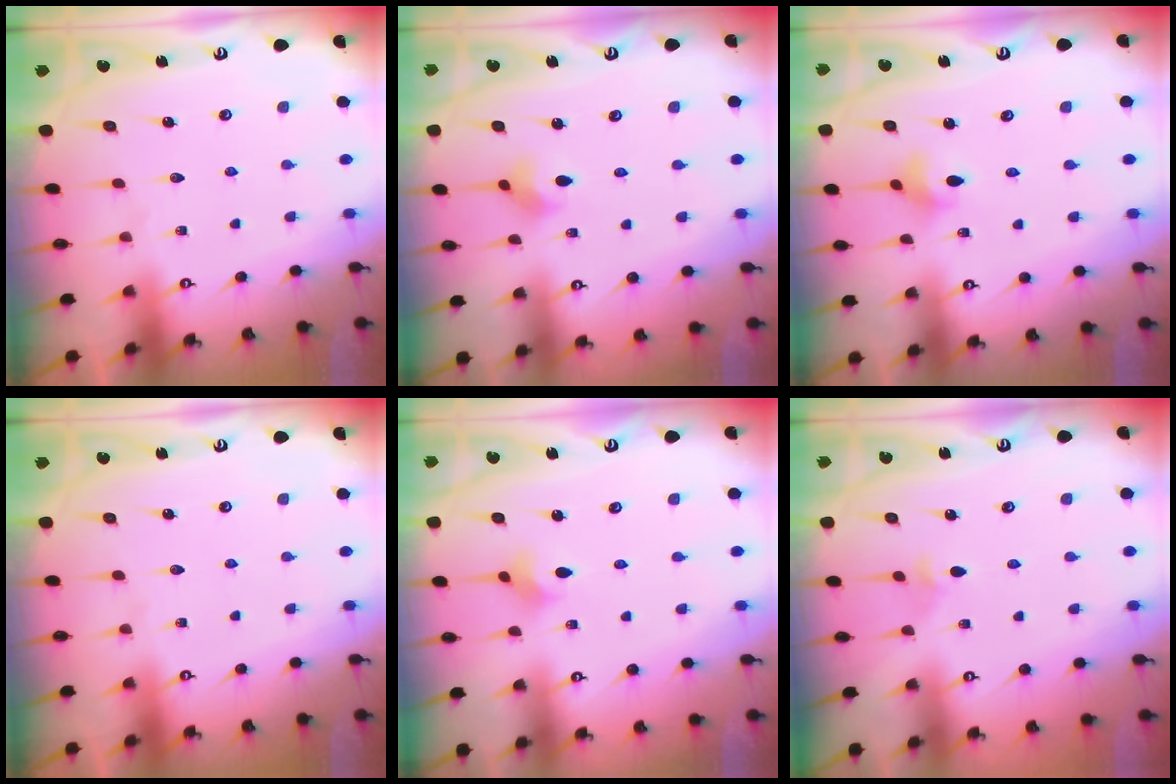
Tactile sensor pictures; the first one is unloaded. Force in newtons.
{"total": 3.0, "press": 3.0, "slide": 0.5}
{"total": 3.5, "press": 3.5, "slide": 0.2}
{"total": 0.0}
{"total": 2.8, "press": 2.7, "slide": 0.7}
{"total": 3.4, "press": 3.3, "slide": 0.9}